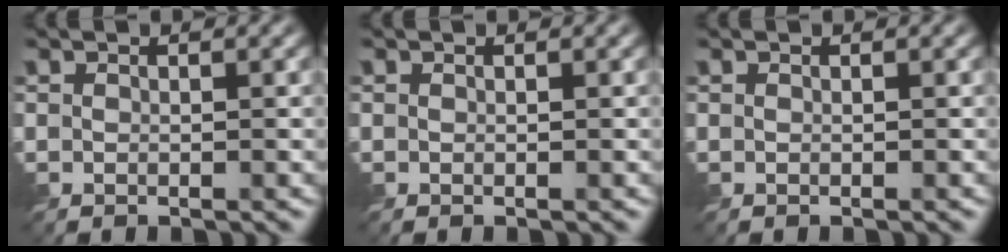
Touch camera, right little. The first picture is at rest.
{"total": 0.0}
{"total": 0.0}